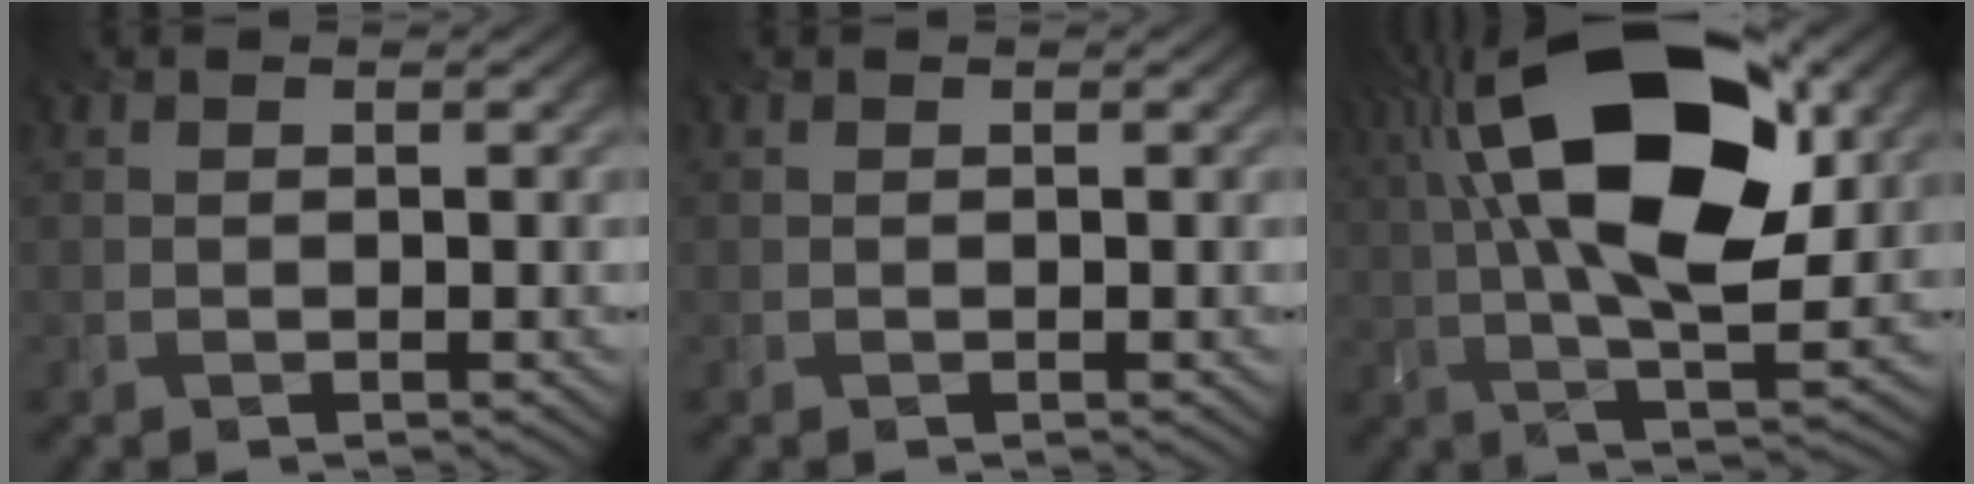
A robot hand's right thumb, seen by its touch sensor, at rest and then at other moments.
{"total": 0.7, "force": [-0.2, -0.6, -0.3], "torque": [0.006, 0.000, -0.004]}
{"total": 18.2, "force": [4.7, 7.8, 15.7], "torque": [-0.274, 0.038, 0.049]}